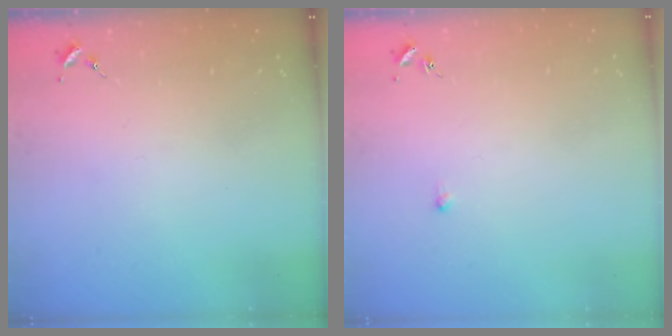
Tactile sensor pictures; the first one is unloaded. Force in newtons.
{"total": 2.9, "press": 2.8, "slide": 0.6}